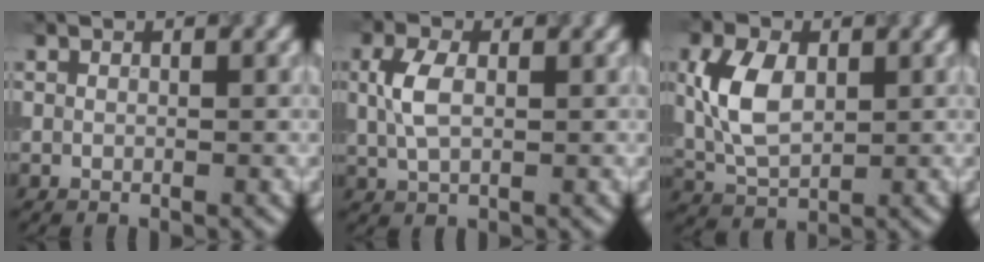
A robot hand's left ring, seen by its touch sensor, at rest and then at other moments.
{"total": 3.4, "force": [0.4, 2.0, 2.7], "torque": [-0.069, 0.005, 0.009]}
{"total": 5.4, "force": [0.6, 3.4, 4.2], "torque": [-0.100, 0.006, 0.016]}